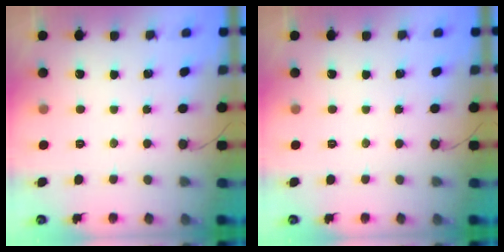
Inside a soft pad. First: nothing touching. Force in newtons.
{"total": 0.0}